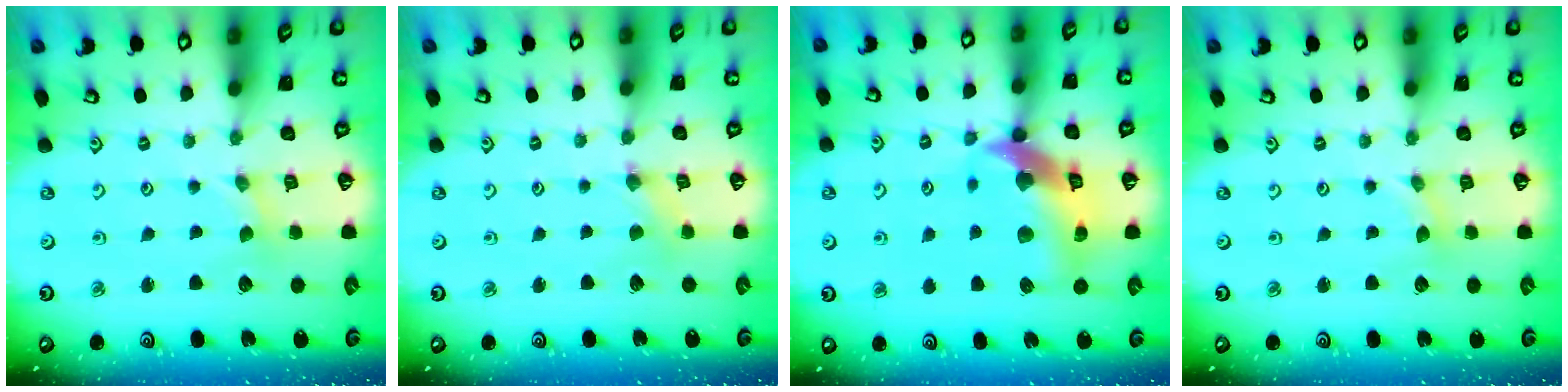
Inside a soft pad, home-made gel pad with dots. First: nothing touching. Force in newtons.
{"total": 0.8, "press": 0.8, "slide": 0.2}
{"total": 16.4, "press": 16.3, "slide": 2.4}
{"total": 1.1, "press": 1.1, "slide": 0.1}